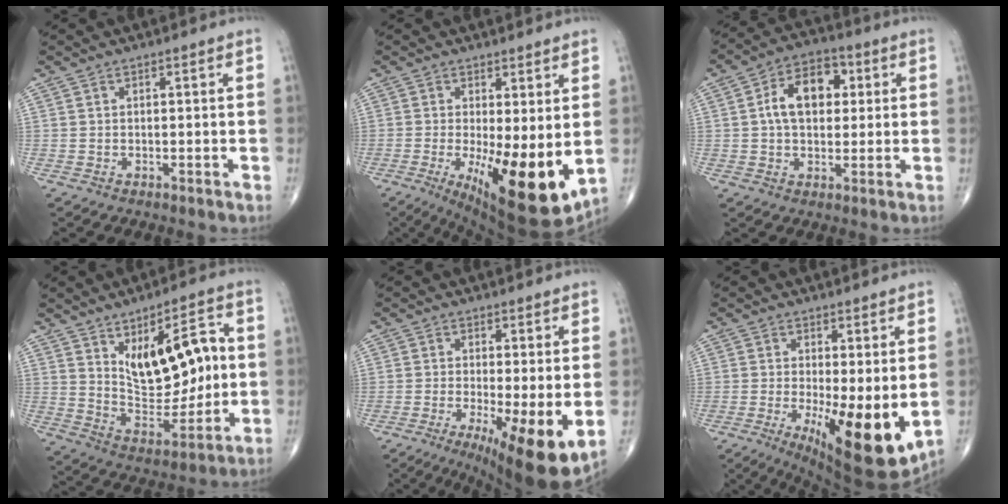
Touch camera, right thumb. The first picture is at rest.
{"total": 15.6, "force": [-2.1, 5.0, 14.6], "torque": [-0.223, -0.035, -0.014]}
{"total": 10.8, "force": [1.9, 7.0, 8.1], "torque": [-0.115, 0.017, 0.025]}
{"total": 16.6, "force": [3.2, 8.2, 14.0], "torque": [-0.175, -0.011, 0.065]}
{"total": 12.2, "force": [-2.6, 3.0, 11.5], "torque": [-0.177, -0.024, -0.034]}
{"total": 14.1, "force": [-1.9, 4.5, 13.3], "torque": [-0.198, -0.032, -0.014]}